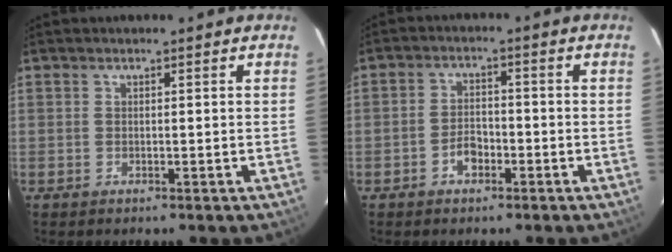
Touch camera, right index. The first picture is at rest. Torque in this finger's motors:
{"motor_torque": [0.76, -0.11, 0.29, 0.00]}